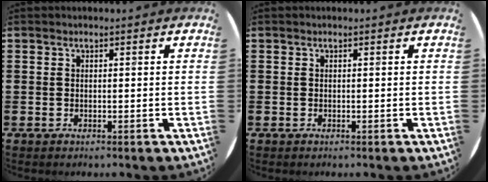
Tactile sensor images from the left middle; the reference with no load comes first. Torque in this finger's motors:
{"motor_torque": [0.32, -0.43, 0.03, 0.01]}